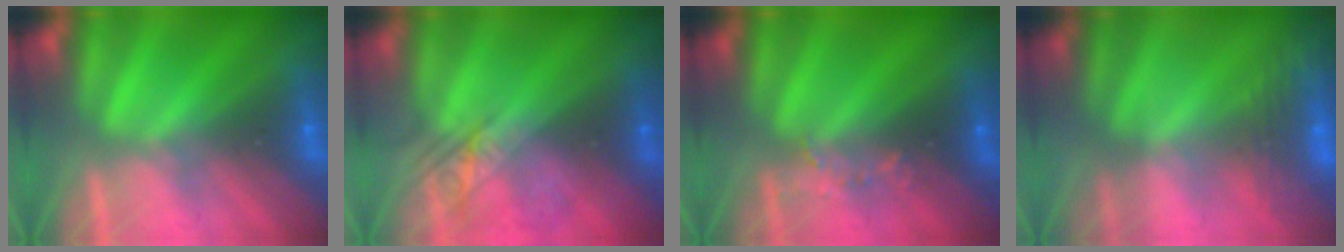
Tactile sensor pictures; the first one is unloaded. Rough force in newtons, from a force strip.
{"total": 2.4}
{"total": 2.6}
{"total": 3.0}